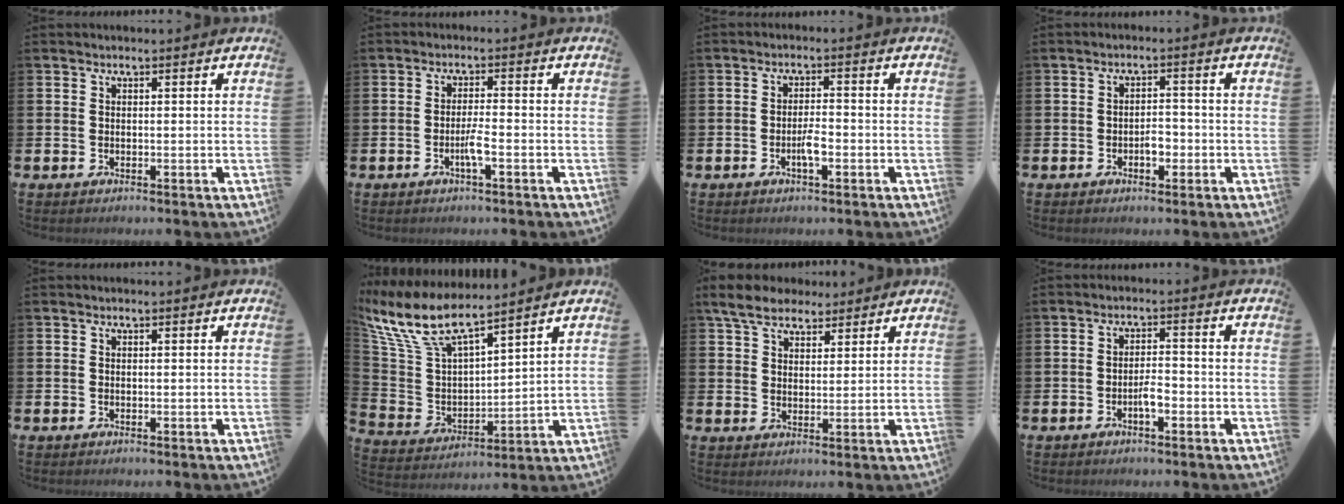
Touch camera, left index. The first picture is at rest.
{"total": 2.3, "force": [-1.2, 0.1, 1.9], "torque": [-0.037, 0.002, -0.022]}
{"total": 2.7, "force": [-1.3, 0.8, 2.3], "torque": [-0.036, 0.002, -0.025]}
{"total": 2.3, "force": [-1.2, 1.2, 1.6], "torque": [-0.025, 0.002, -0.025]}
{"total": 0.0}
{"total": 10.0, "force": [8.5, 2.8, 4.6], "torque": [-0.128, -0.048, 0.149]}
{"total": 6.0, "force": [5.2, 2.6, 1.6], "torque": [-0.035, -0.014, 0.093]}
{"total": 2.6, "force": [-1.4, 0.8, 2.1], "torque": [-0.040, 0.006, -0.027]}